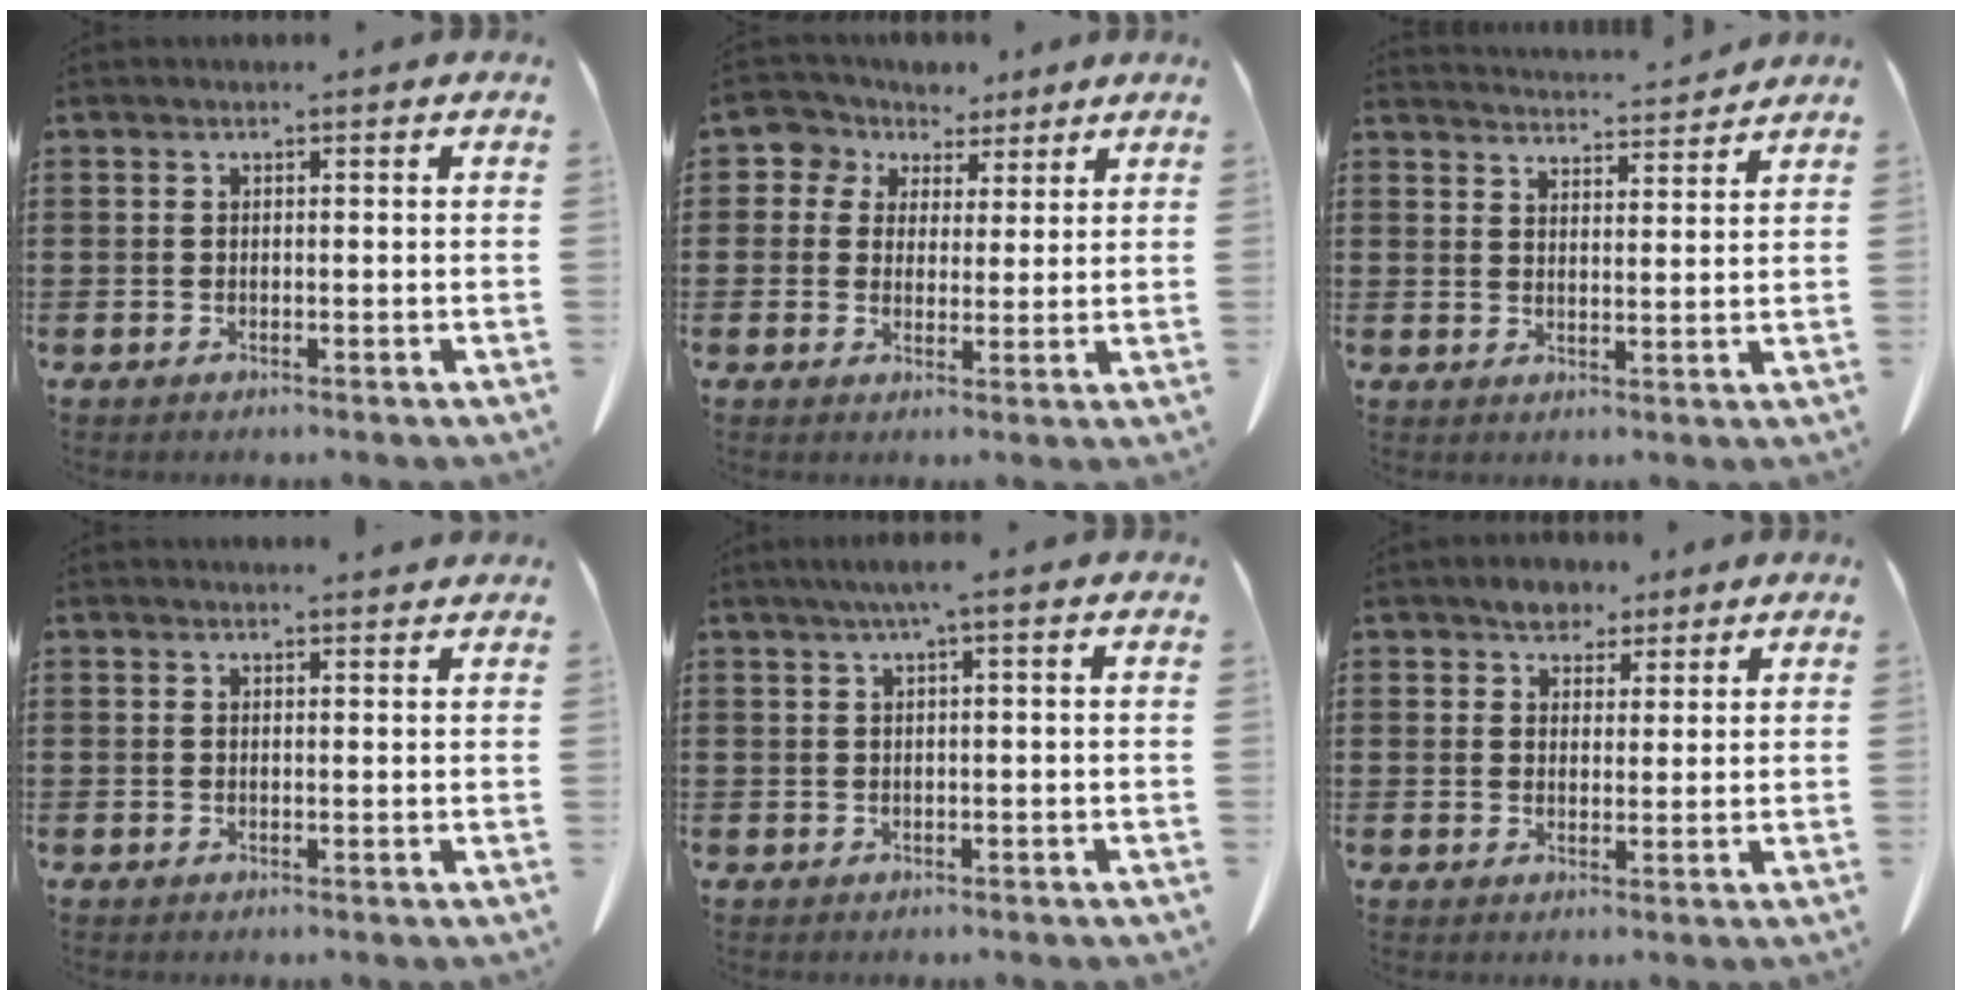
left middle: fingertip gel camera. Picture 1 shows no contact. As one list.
[{"total": 5.2, "force": [3.2, 4.1, 0.1], "torque": [-0.037, -0.007, 0.055]}, {"total": 4.2, "force": [4.2, -0.3, 0.4], "torque": [-0.021, -0.026, 0.074]}, {"total": 1.3, "force": [1.3, 0.0, 0.3], "torque": [-0.008, -0.001, 0.025]}, {"total": 2.1, "force": [0.4, -0.1, 2.1], "torque": [-0.037, -0.002, 0.008]}, {"total": 4.0, "force": [3.3, 2.2, 0.6], "torque": [-0.016, 0.003, 0.061]}]